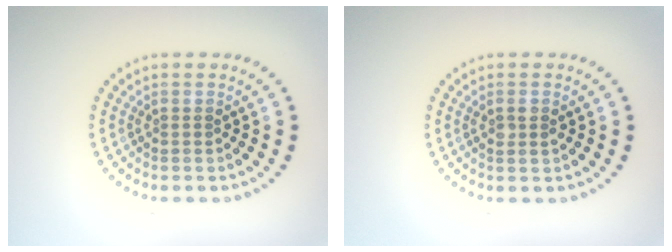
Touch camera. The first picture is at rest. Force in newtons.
{"total": 1.2, "press": 1.1, "slide": 0.5}